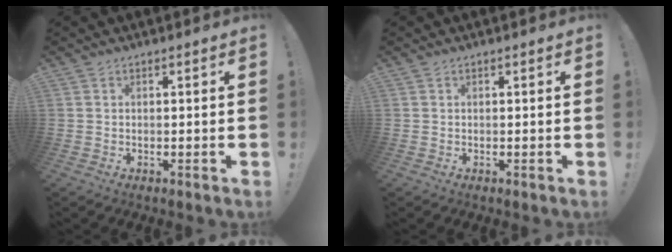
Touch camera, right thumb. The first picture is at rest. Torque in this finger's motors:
{"motor_torque": [0.00, -0.03, -0.09, 0.08, 0.00]}